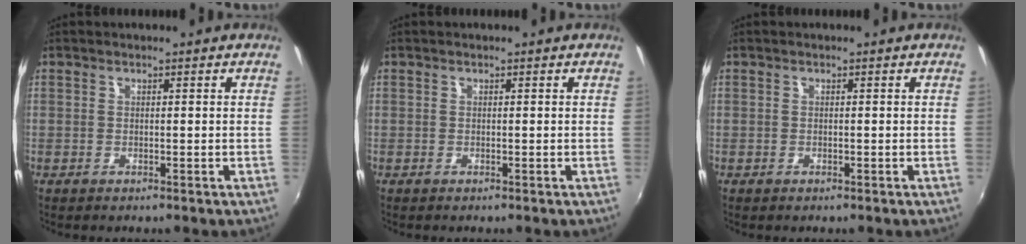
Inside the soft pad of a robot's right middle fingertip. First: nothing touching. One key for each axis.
{"total": 0.0}
{"total": 0.0}